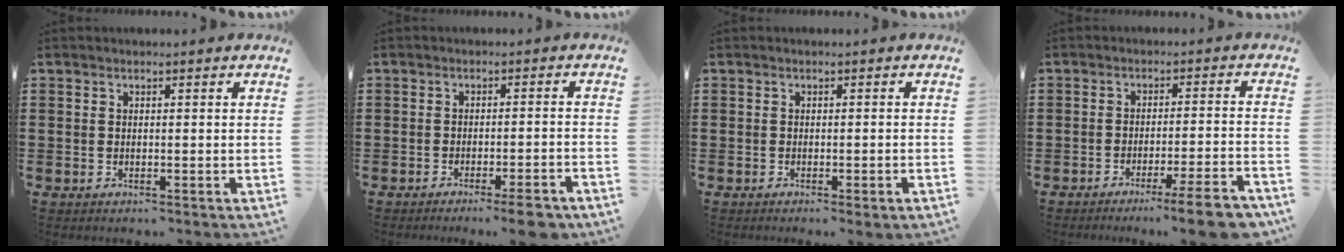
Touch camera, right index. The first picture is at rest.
{"total": 4.2, "force": [-3.2, -0.1, 2.7], "torque": [-0.042, -0.009, -0.056]}
{"total": 0.6, "force": [-0.5, -0.1, 0.4], "torque": [-0.009, -0.004, -0.008]}
{"total": 7.3, "force": [-5.5, -0.5, 4.8], "torque": [-0.074, -0.013, -0.099]}